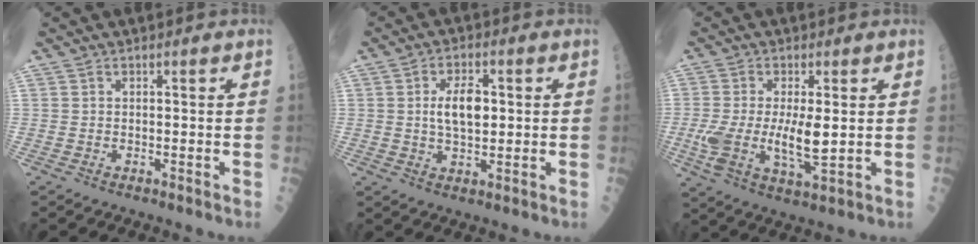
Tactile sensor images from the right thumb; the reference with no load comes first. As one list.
[{"total": 7.0, "force": [0.8, 3.6, 6.0], "torque": [-0.093, 0.001, 0.014]}, {"total": 10.3, "force": [-0.1, 3.5, 9.6], "torque": [-0.202, -0.018, 0.004]}]